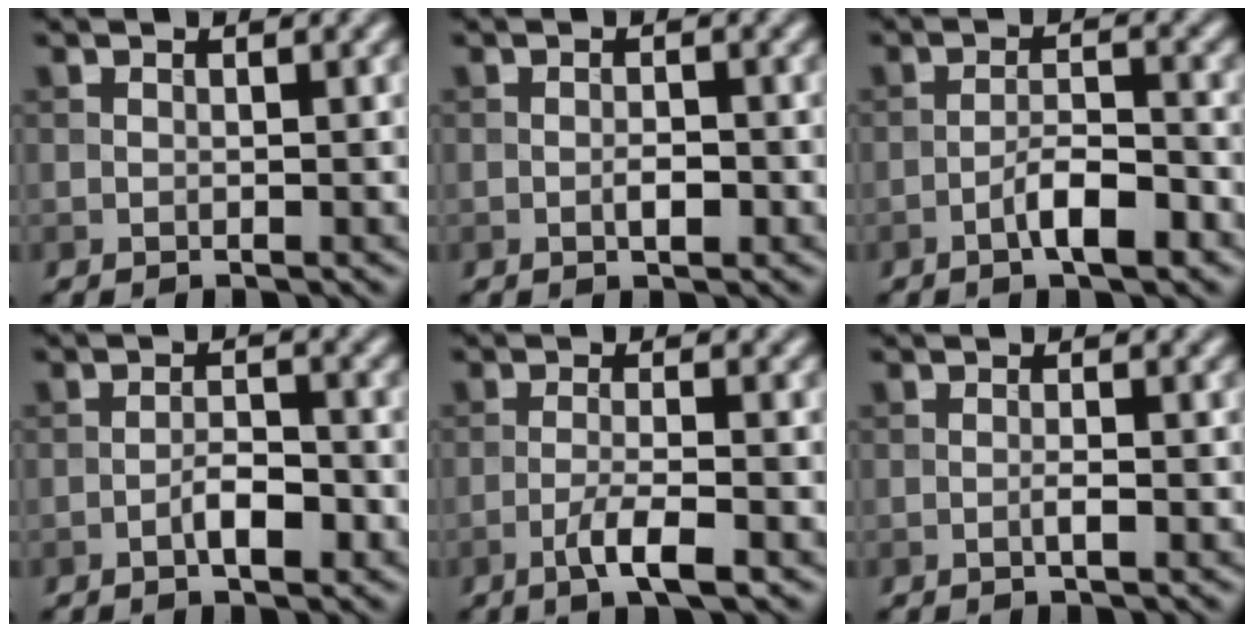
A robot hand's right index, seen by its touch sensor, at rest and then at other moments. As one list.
[{"total": 1.5, "force": [-0.5, 0.5, 1.3], "torque": [-0.022, 0.000, -0.010]}, {"total": 3.7, "force": [-2.1, 1.0, 2.9], "torque": [-0.051, 0.010, -0.039]}, {"total": 2.7, "force": [-1.3, 1.0, 2.2], "torque": [-0.035, 0.005, -0.025]}, {"total": 3.4, "force": [-1.8, 0.5, 2.8], "torque": [-0.053, 0.005, -0.040]}, {"total": 1.0, "force": [-0.4, 0.1, 0.9], "torque": [-0.016, 0.000, -0.008]}]